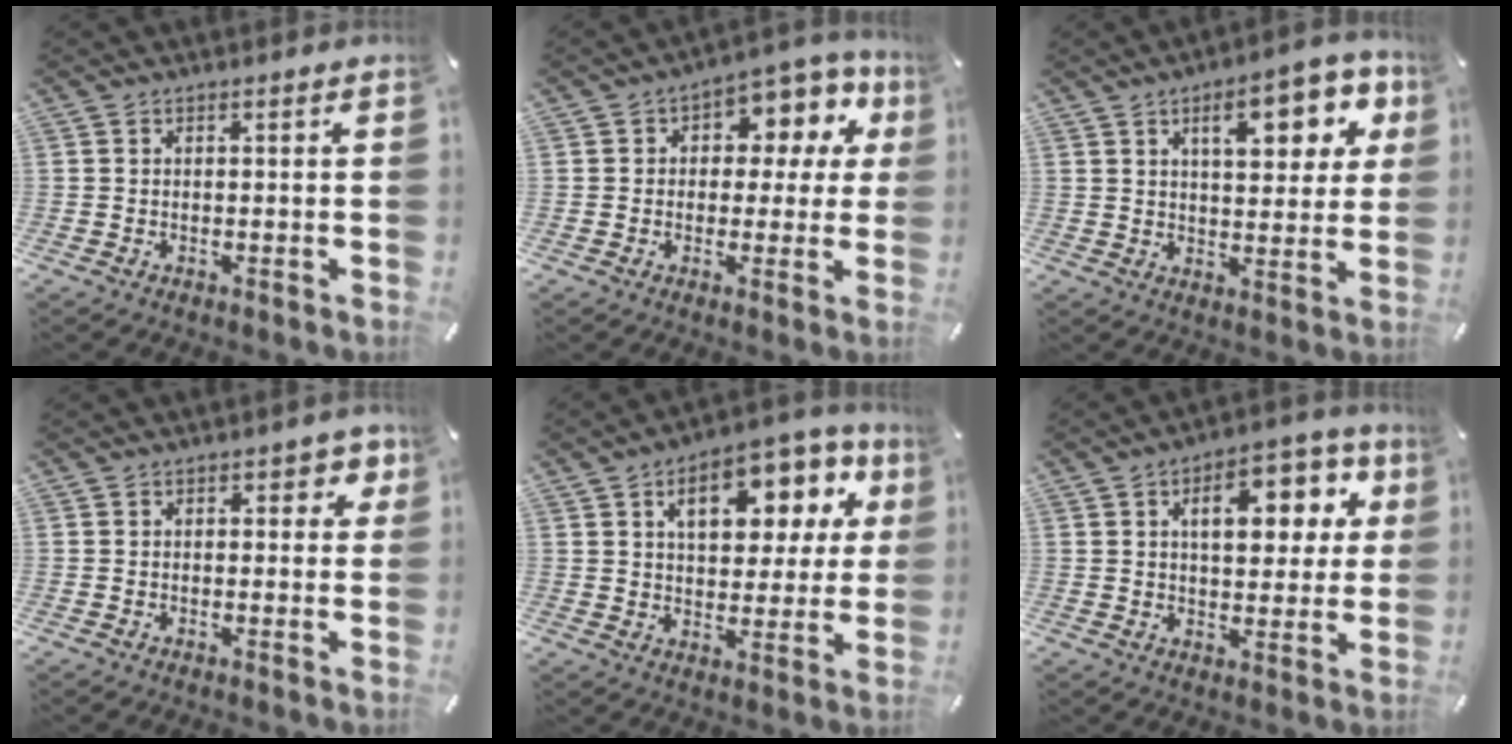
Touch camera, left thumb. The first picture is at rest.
{"total": 8.8, "force": [2.7, 6.2, 5.7], "torque": [-0.072, -0.015, 0.044]}
{"total": 14.3, "force": [6.3, 6.4, 11.1], "torque": [-0.150, -0.015, 0.100]}
{"total": 3.4, "force": [1.0, 2.2, 2.4], "torque": [-0.011, -0.005, 0.007]}
{"total": 15.5, "force": [6.9, 9.0, 10.5], "torque": [-0.147, -0.023, 0.113]}
{"total": 13.8, "force": [5.0, 8.1, 10.0], "torque": [-0.136, -0.009, 0.079]}